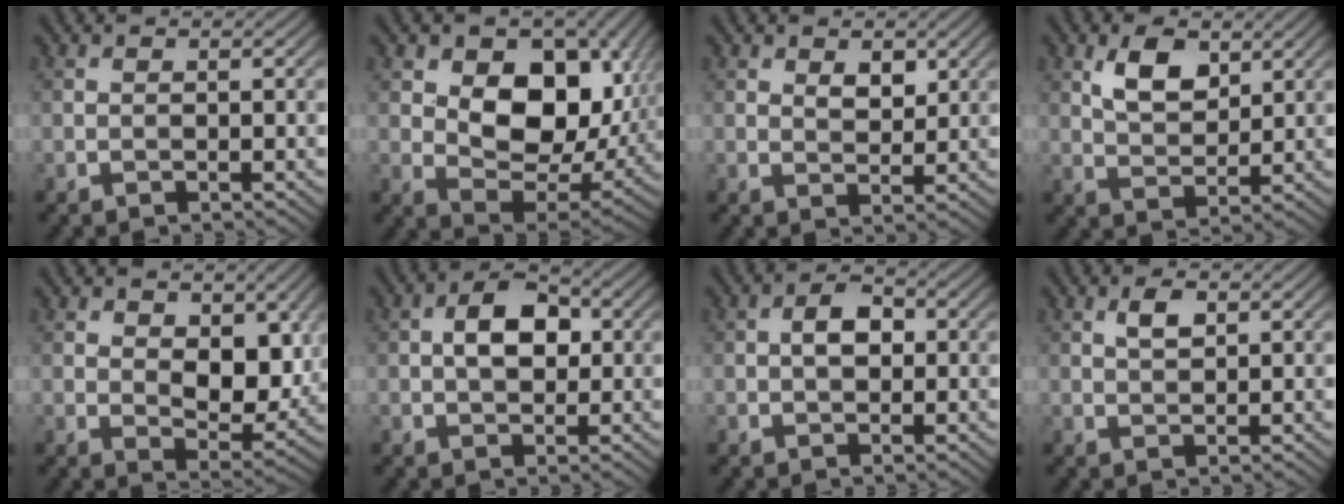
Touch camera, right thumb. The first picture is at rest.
{"total": 13.4, "force": [2.9, 9.0, 9.5], "torque": [-0.161, -0.008, 0.050]}
{"total": 3.1, "force": [1.5, 1.7, 2.1], "torque": [-0.036, -0.004, 0.028]}
{"total": 5.7, "force": [2.8, 3.1, 3.9], "torque": [-0.079, -0.004, 0.054]}
{"total": 8.8, "force": [2.1, 5.1, 6.9], "torque": [-0.111, -0.012, 0.032]}
{"total": 5.4, "force": [0.7, 3.4, 4.2], "torque": [-0.071, 0.005, 0.005]}
{"total": 3.4, "force": [0.2, 2.2, 2.6], "torque": [-0.049, 0.005, -0.002]}
{"total": 2.4, "force": [1.1, 1.1, 1.8], "torque": [-0.037, 0.002, 0.021]}